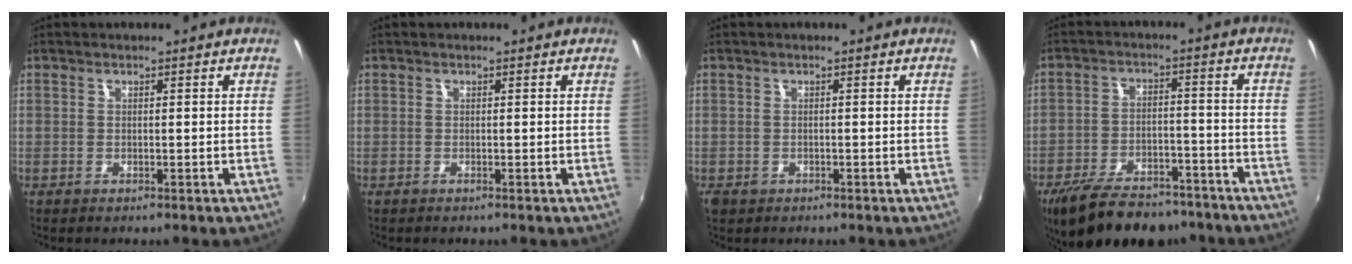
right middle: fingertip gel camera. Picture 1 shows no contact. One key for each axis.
{"total": 0.0}
{"total": 1.9, "fx": -0.9, "fy": 1.4, "fz": 0.8, "tx": -0.018, "ty": -0.006, "tz": -0.015}
{"total": 18.0, "fx": -14.2, "fy": 7.3, "fz": 8.3, "tx": -0.172, "ty": -0.008, "tz": -0.207}